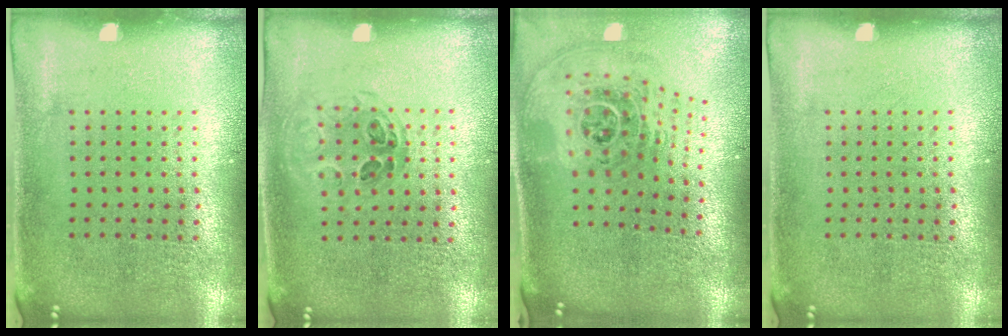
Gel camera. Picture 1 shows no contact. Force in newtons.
{"total": 0.9, "press": 0.8, "slide": 0.4}
{"total": 2.5, "press": 1.8, "slide": 1.8}
{"total": 0.0}